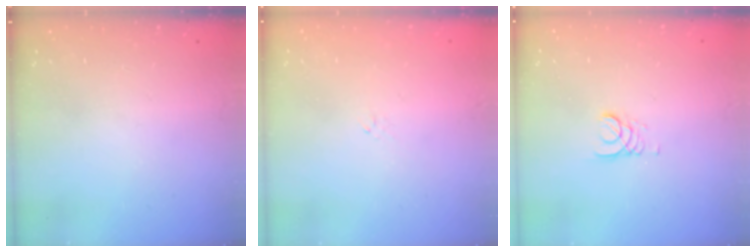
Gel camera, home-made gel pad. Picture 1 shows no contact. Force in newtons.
{"total": 0.7, "press": 0.5, "slide": 0.4}
{"total": 2.2, "press": 2.2, "slide": 0.3}